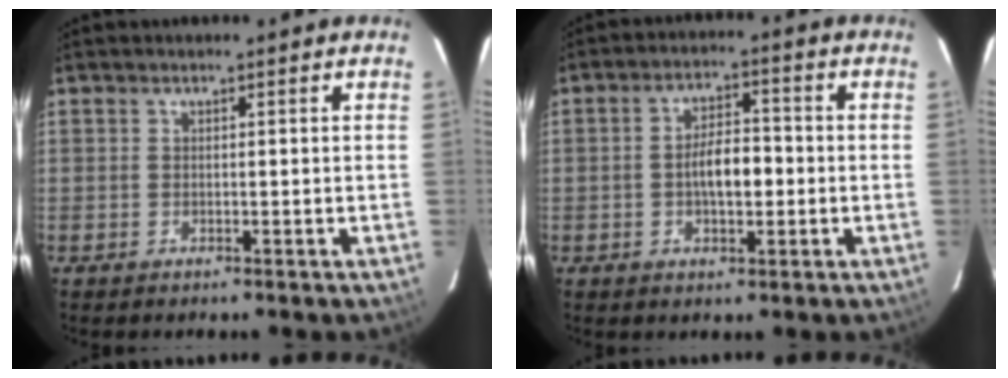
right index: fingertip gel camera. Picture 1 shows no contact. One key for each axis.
{"total": 6.6, "fx": -1.1, "fy": 2.9, "fz": 5.8, "tx": -0.105, "ty": 0.009, "tz": -0.014}